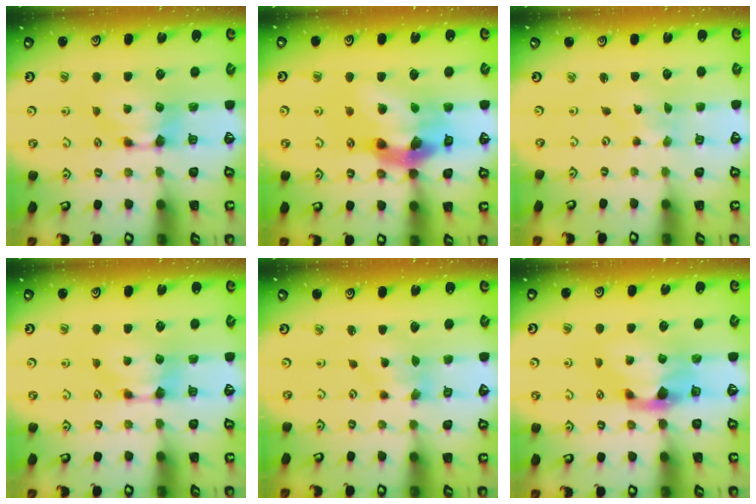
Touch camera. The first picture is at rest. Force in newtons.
{"total": 11.4, "press": 11.1, "slide": 2.5}
{"total": 6.0, "press": 6.0, "slide": 0.6}
{"total": 0.0}
{"total": 1.2, "press": 0.0, "slide": 1.2}
{"total": 2.2, "press": 1.9, "slide": 1.2}